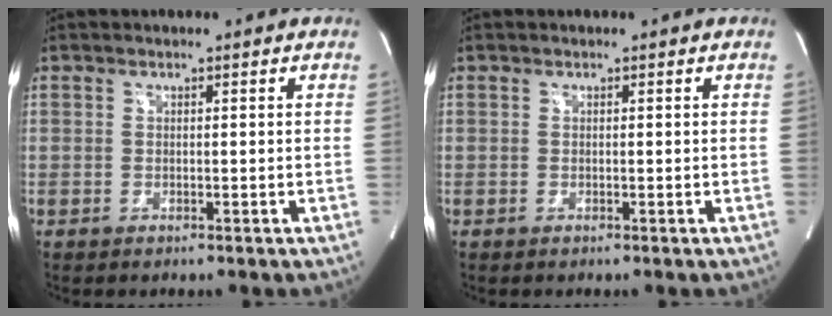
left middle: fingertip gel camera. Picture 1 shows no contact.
{"total": 0.0}